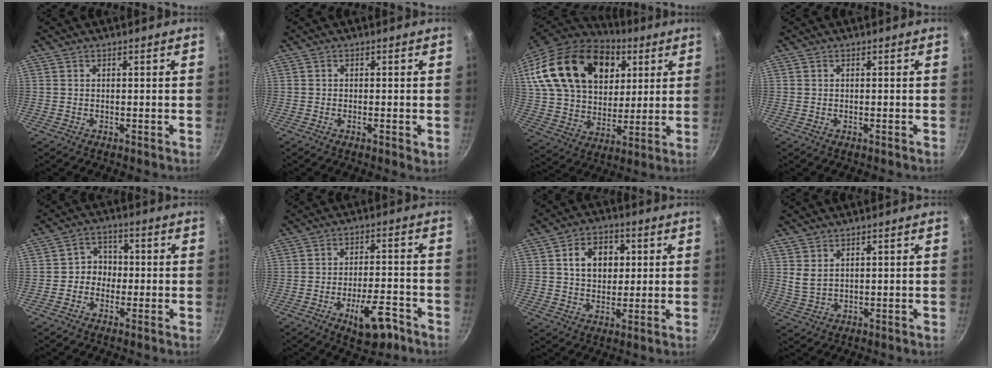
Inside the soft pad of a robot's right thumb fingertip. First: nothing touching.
{"total": 1.9, "force": [-0.6, 0.6, 1.8], "torque": [-0.030, -0.002, -0.012]}
{"total": 30.0, "force": [11.5, 20.0, 19.2], "torque": [-0.343, -0.003, 0.203]}
{"total": 0.0}
{"total": 4.7, "force": [-0.8, 4.3, 1.8], "torque": [0.008, 0.017, -0.023]}
{"total": 9.5, "force": [-4.9, 3.9, 7.1], "torque": [-0.087, 0.027, -0.065]}
{"total": 9.2, "force": [2.2, 6.9, 5.7], "torque": [-0.067, 0.004, 0.031]}
{"total": 3.0, "force": [1.8, 1.6, 1.7], "torque": [-0.033, -0.013, 0.041]}